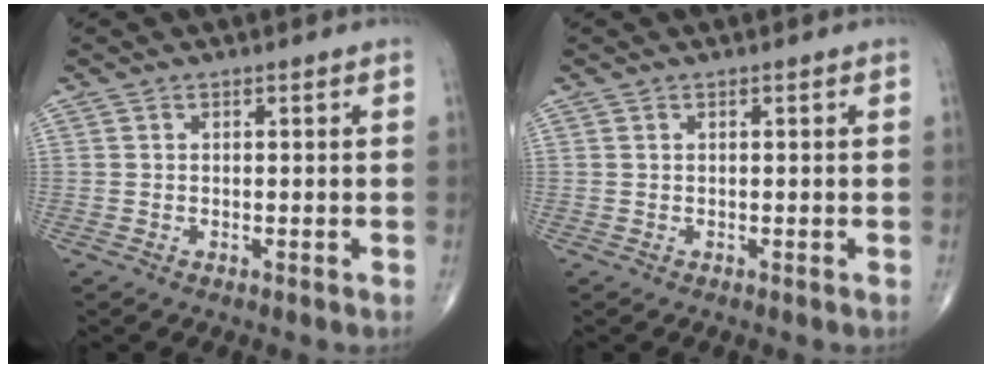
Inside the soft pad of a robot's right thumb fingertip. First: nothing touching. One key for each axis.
{"total": 0.0}